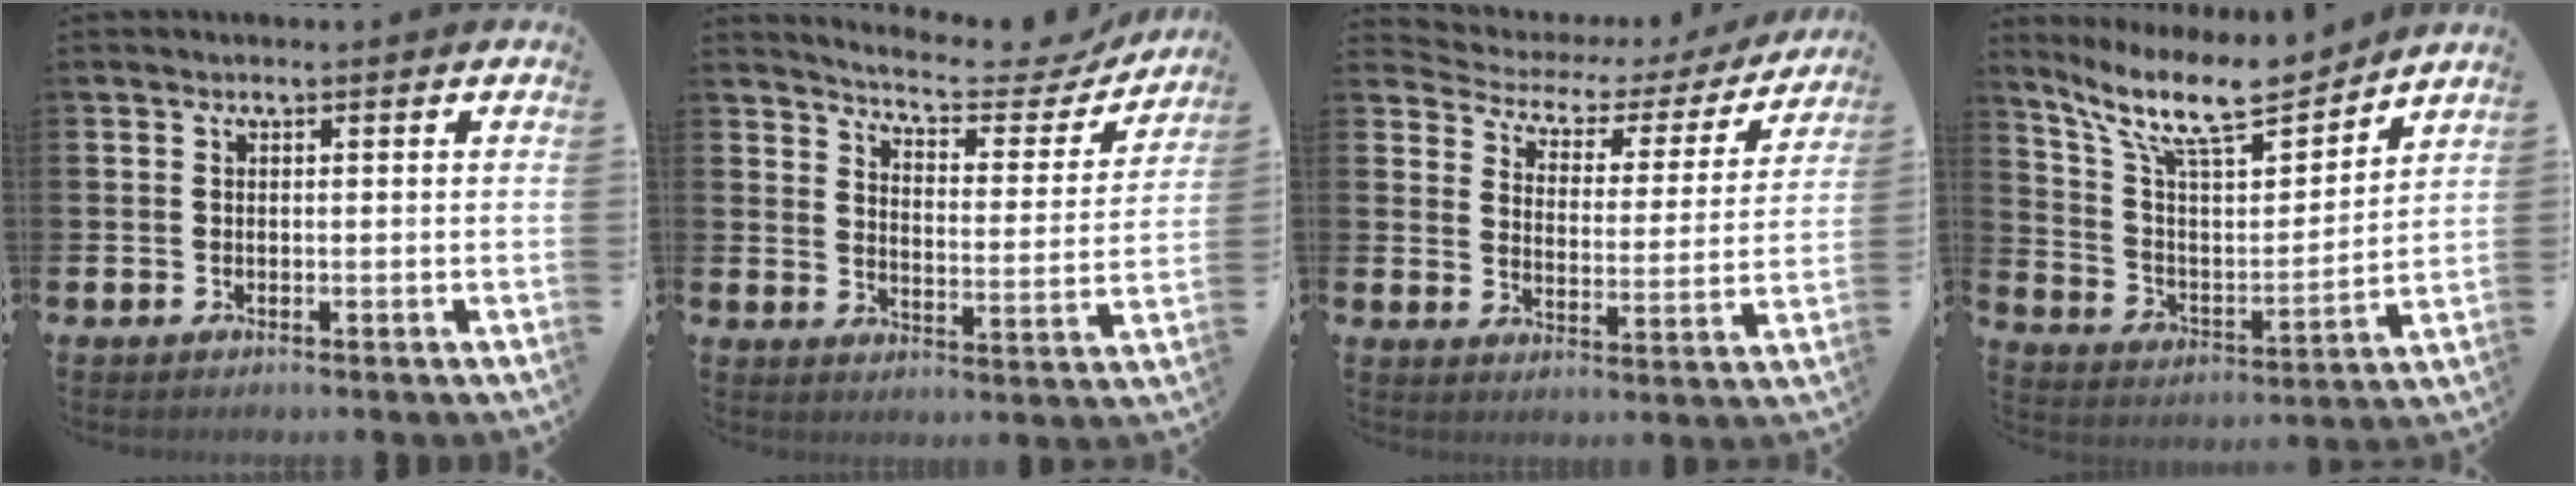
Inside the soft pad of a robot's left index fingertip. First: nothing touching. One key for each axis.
{"total": 5.8, "fx": 5.4, "fy": 1.1, "fz": 1.6, "tx": -0.054, "ty": -0.043, "tz": 0.087}
{"total": 4.0, "fx": 3.1, "fy": 2.3, "fz": 0.8, "tx": -0.044, "ty": -0.025, "tz": 0.043}
{"total": 11.9, "fx": 10.0, "fy": 2.8, "fz": 5.8, "tx": -0.146, "ty": -0.057, "tz": 0.174}